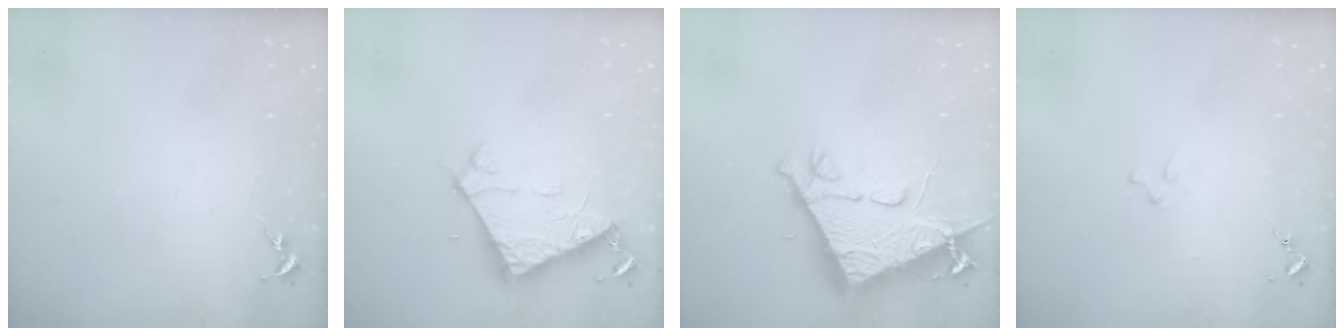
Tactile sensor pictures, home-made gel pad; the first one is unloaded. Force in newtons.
{"total": 6.5, "press": 6.5, "slide": 0.5}
{"total": 10.1, "press": 10.0, "slide": 1.3}
{"total": 1.1, "press": 1.1, "slide": 0.1}